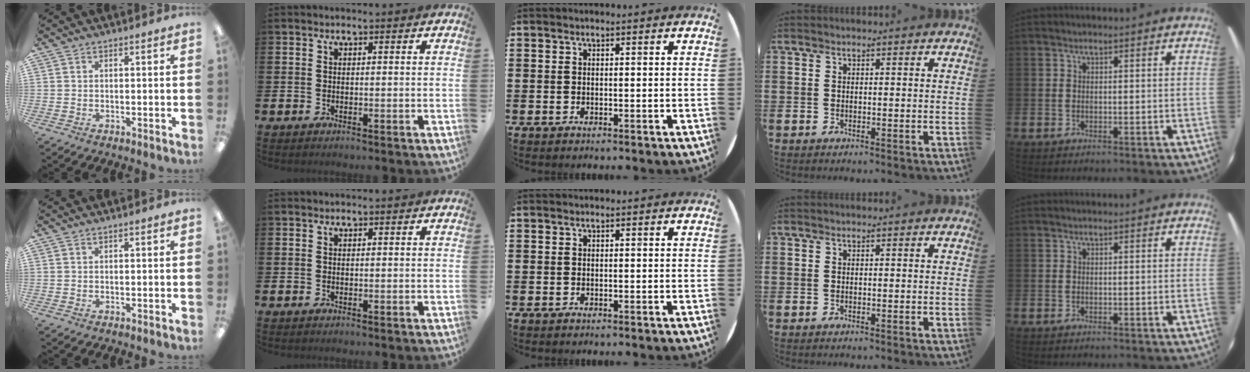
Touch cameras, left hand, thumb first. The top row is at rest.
{}